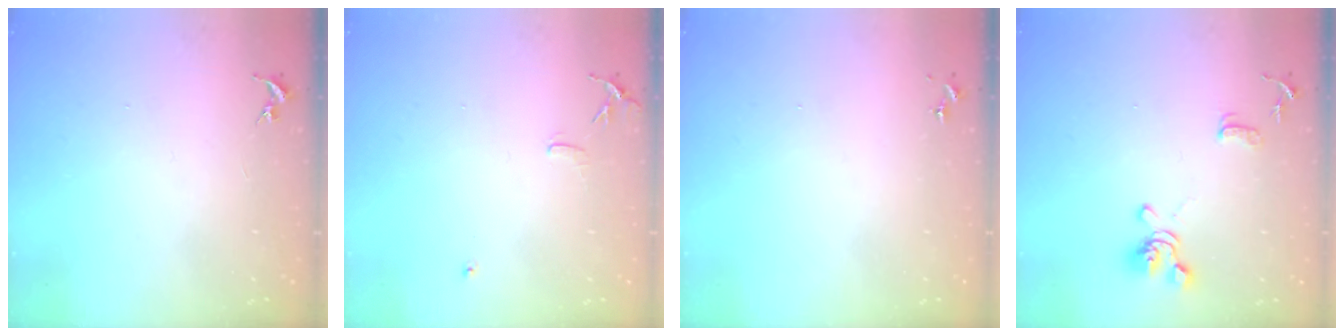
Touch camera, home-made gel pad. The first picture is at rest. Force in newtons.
{"total": 6.2, "press": 6.1, "slide": 0.7}
{"total": 0.0}
{"total": 11.5, "press": 11.4, "slide": 1.6}